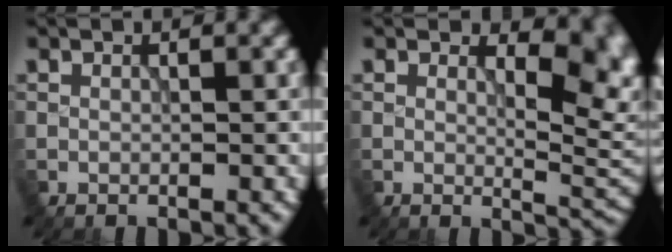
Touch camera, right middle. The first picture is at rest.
{"total": 6.3, "force": [2.1, 3.6, 4.8], "torque": [-0.058, -0.018, 0.038]}